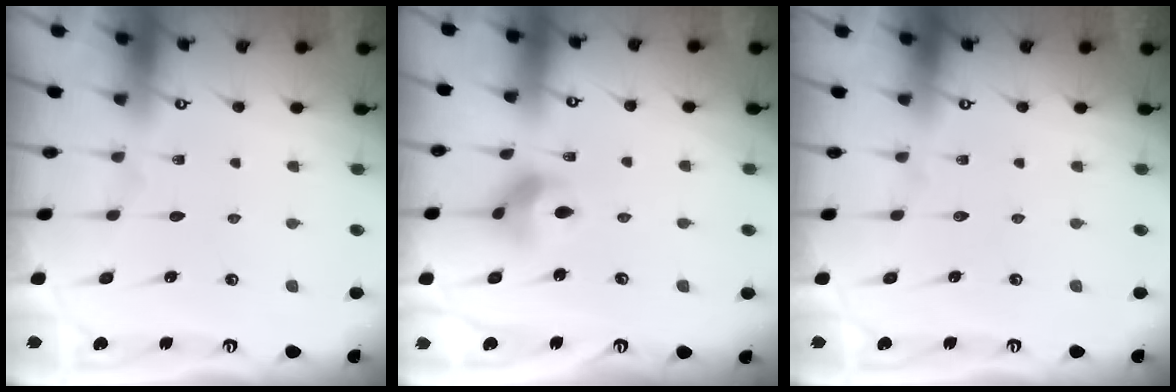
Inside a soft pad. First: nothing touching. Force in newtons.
{"total": 7.2, "press": 7.1, "slide": 0.7}
{"total": 0.0}